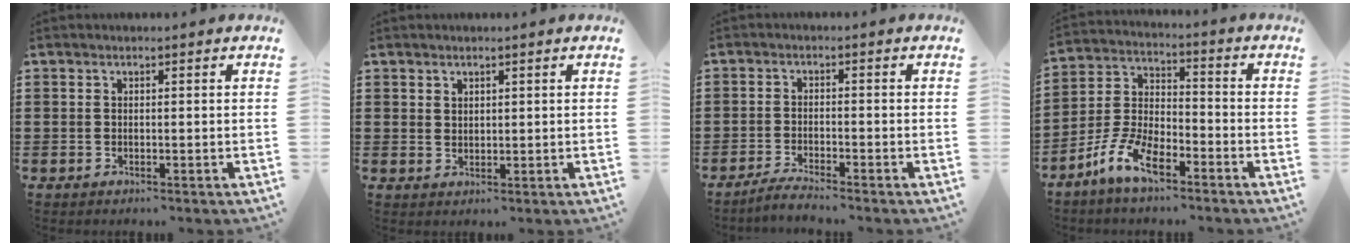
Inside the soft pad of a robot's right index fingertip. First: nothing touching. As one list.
[{"total": 1.6, "force": [1.3, 0.8, 0.2], "torque": [-0.005, 0.003, 0.027]}, {"total": 2.3, "force": [-2.2, -0.2, 0.6], "torque": [-0.012, 0.005, -0.043]}, {"total": 8.1, "force": [-5.5, 3.1, 5.0], "torque": [-0.132, 0.001, -0.111]}]